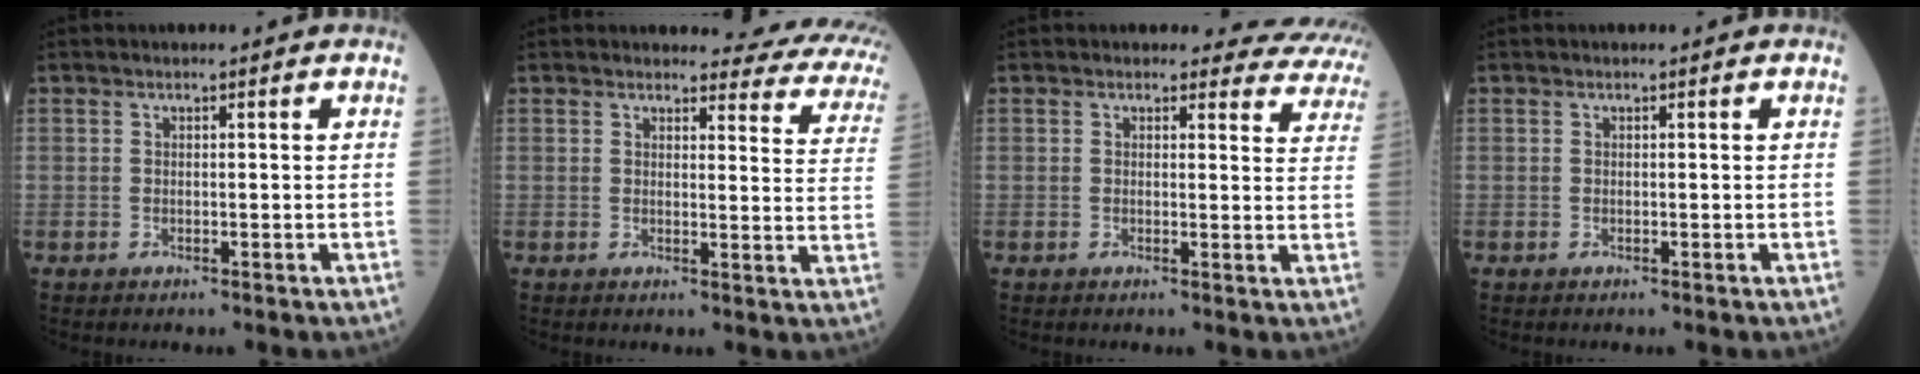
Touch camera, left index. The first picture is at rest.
{"total": 11.6, "force": [11.0, 2.8, 2.7], "torque": [0.009, -0.060, 0.081]}
{"total": 8.3, "force": [7.8, 2.7, -0.3], "torque": [0.054, -0.029, 0.038]}
{"total": 0.0}